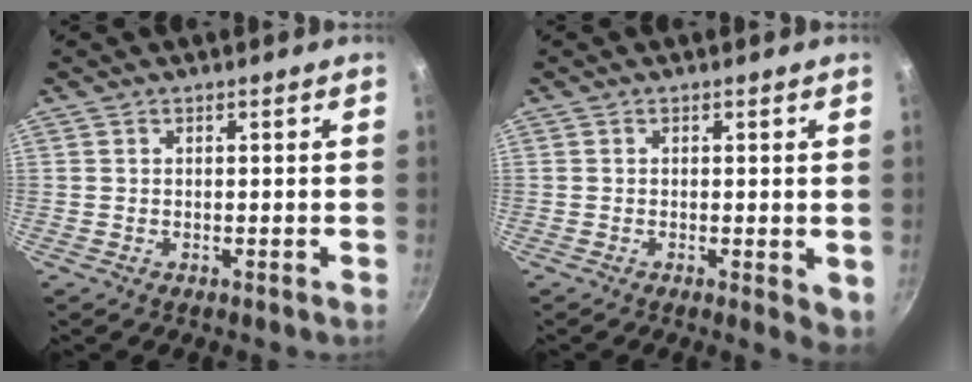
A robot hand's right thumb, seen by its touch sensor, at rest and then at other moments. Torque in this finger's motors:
{"motor_torque": [0.00, 0.38, 0.18, -0.17, 0.01]}